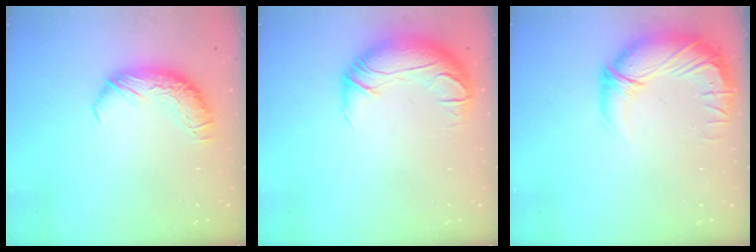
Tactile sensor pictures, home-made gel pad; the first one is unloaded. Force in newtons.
{"total": 2.9, "press": 0.9, "slide": 2.8}
{"total": 3.7, "press": 1.1, "slide": 3.5}